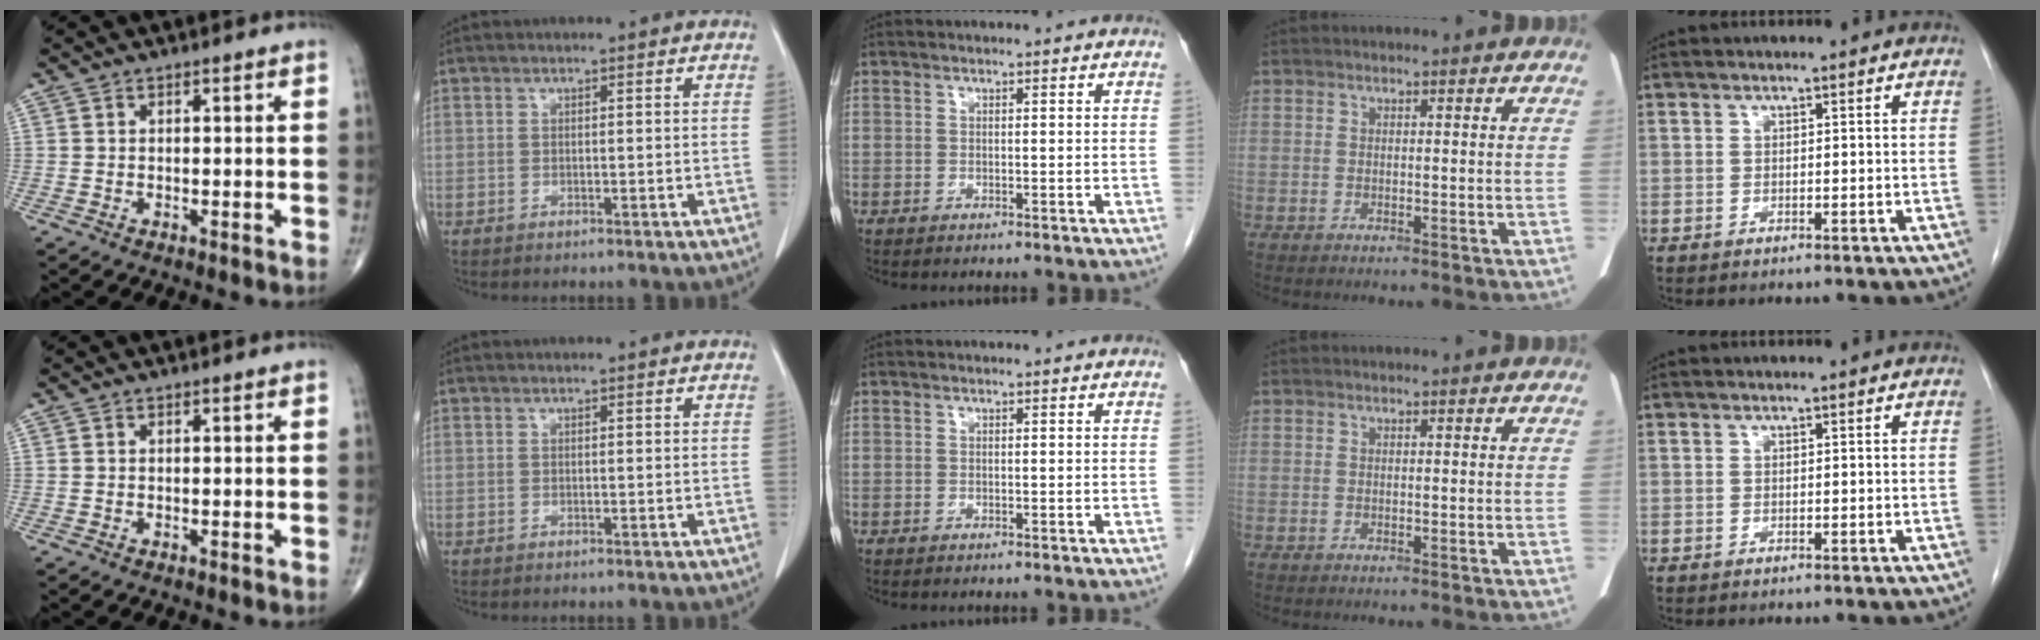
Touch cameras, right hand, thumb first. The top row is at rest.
{}